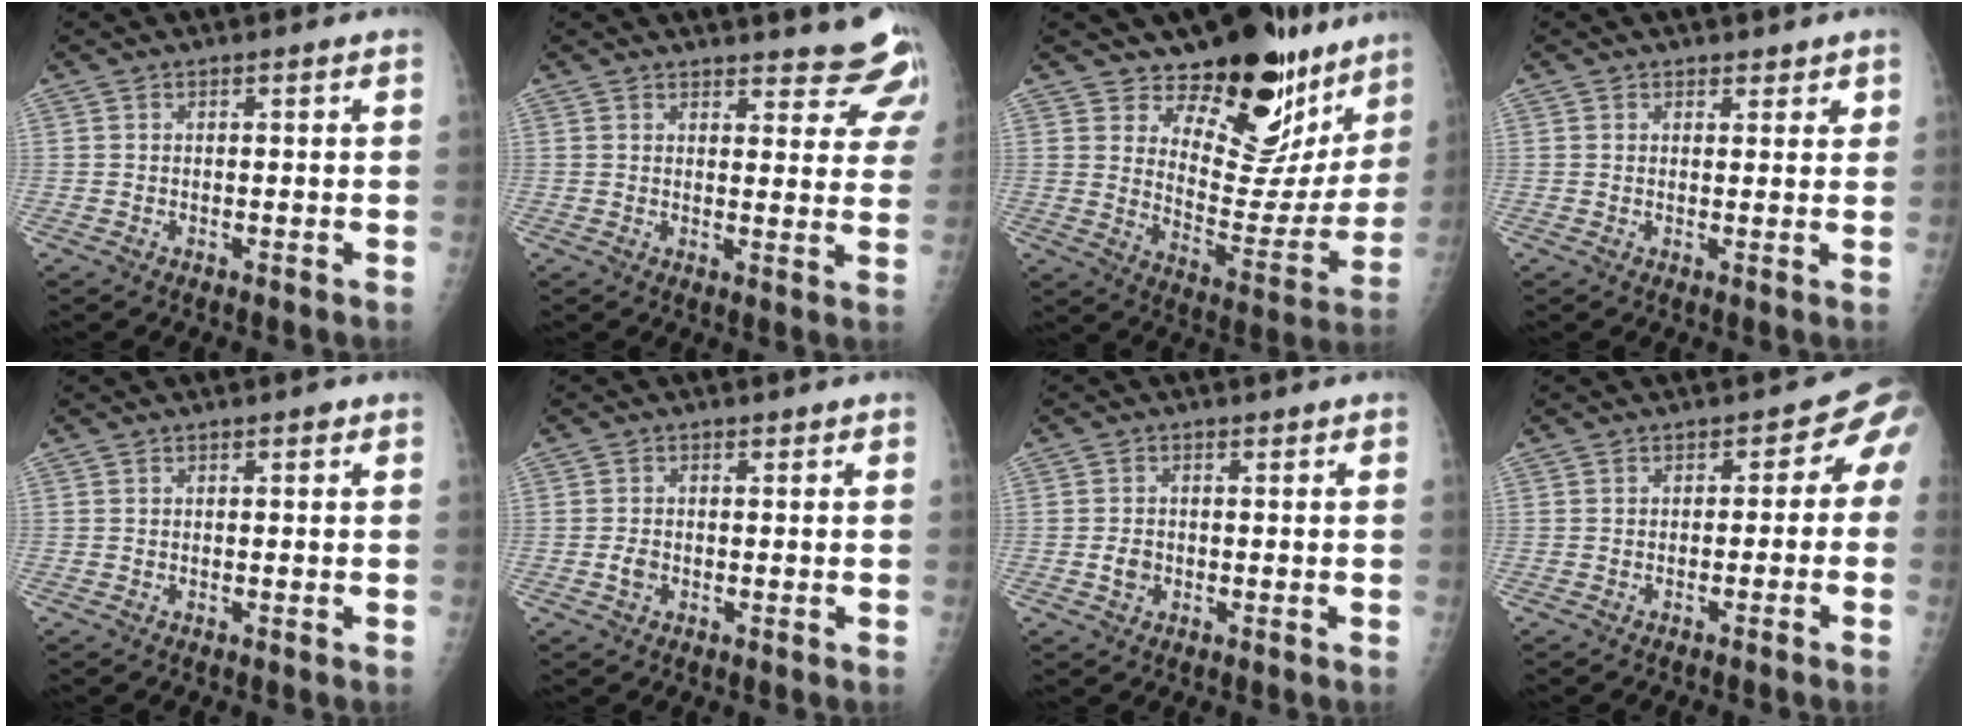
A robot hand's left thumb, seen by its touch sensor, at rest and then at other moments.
{"total": 10.9, "force": [9.7, 3.3, 3.8], "torque": [-0.001, -0.057, 0.094]}
{"total": 20.7, "force": [16.2, 9.6, 8.6], "torque": [-0.063, -0.130, 0.222]}
{"total": 2.2, "force": [1.6, 1.4, 0.4], "torque": [0.019, -0.008, 0.017]}
{"total": 0.5, "force": [0.2, 0.3, 0.4], "torque": [0.000, 0.001, -0.001]}
{"total": 1.9, "force": [-0.5, 1.5, 1.1], "torque": [-0.013, 0.003, -0.009]}
{"total": 2.5, "force": [-0.5, 2.1, 1.3], "torque": [-0.013, 0.003, -0.009]}
{"total": 4.3, "force": [-1.6, 3.2, 2.4], "torque": [0.003, 0.026, -0.029]}